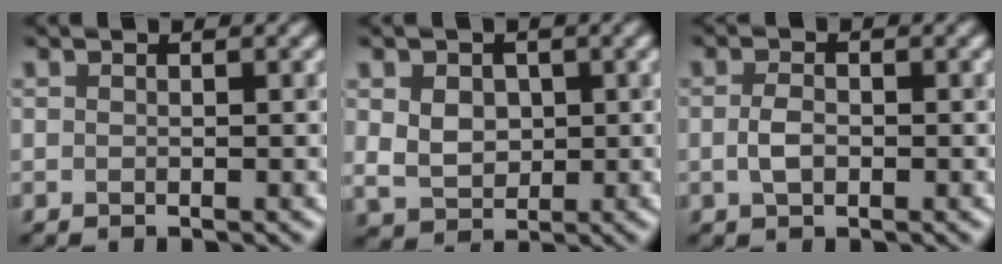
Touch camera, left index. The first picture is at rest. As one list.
[{"total": 3.6, "force": [0.6, 2.7, 2.2], "torque": [-0.046, 0.000, 0.011]}, {"total": 1.8, "force": [-0.3, 1.1, 1.4], "torque": [-0.032, 0.001, -0.007]}]